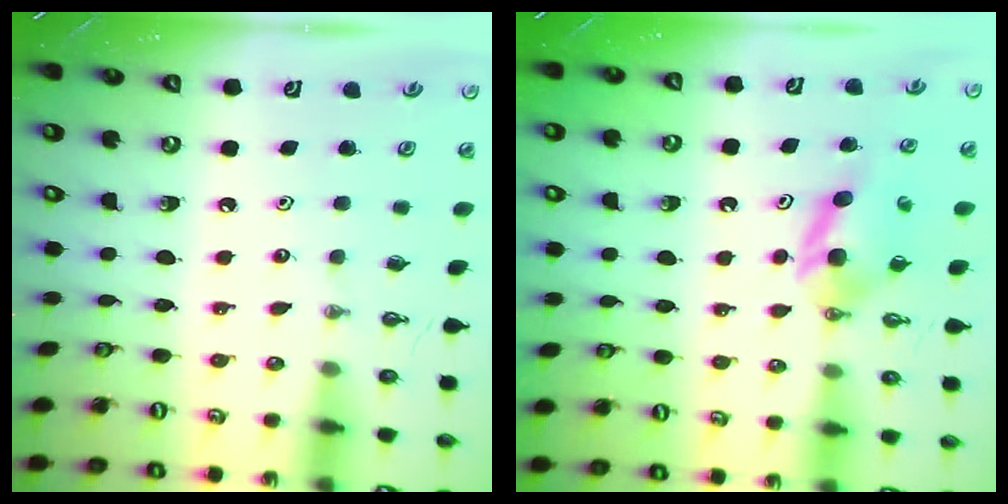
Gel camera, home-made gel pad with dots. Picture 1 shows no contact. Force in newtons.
{"total": 4.9, "press": 4.9, "slide": 0.2}